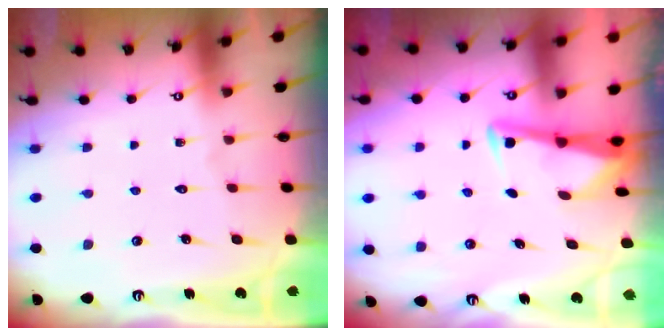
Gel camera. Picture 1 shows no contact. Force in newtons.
{"total": 3.0, "press": 3.0, "slide": 0.3}